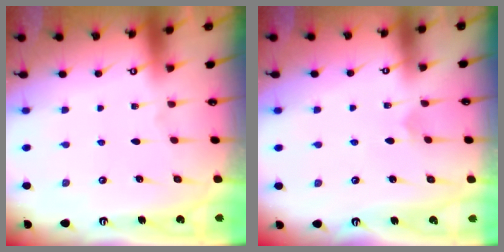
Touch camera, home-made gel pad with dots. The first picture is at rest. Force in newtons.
{"total": 3.0, "press": 3.0, "slide": 0.2}